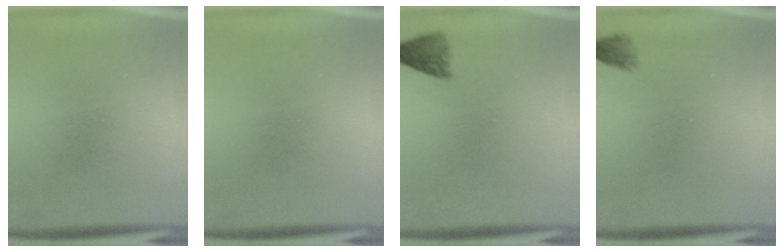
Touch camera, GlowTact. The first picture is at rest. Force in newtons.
{"total": 0.0}
{"total": 2.8}
{"total": 1.5}